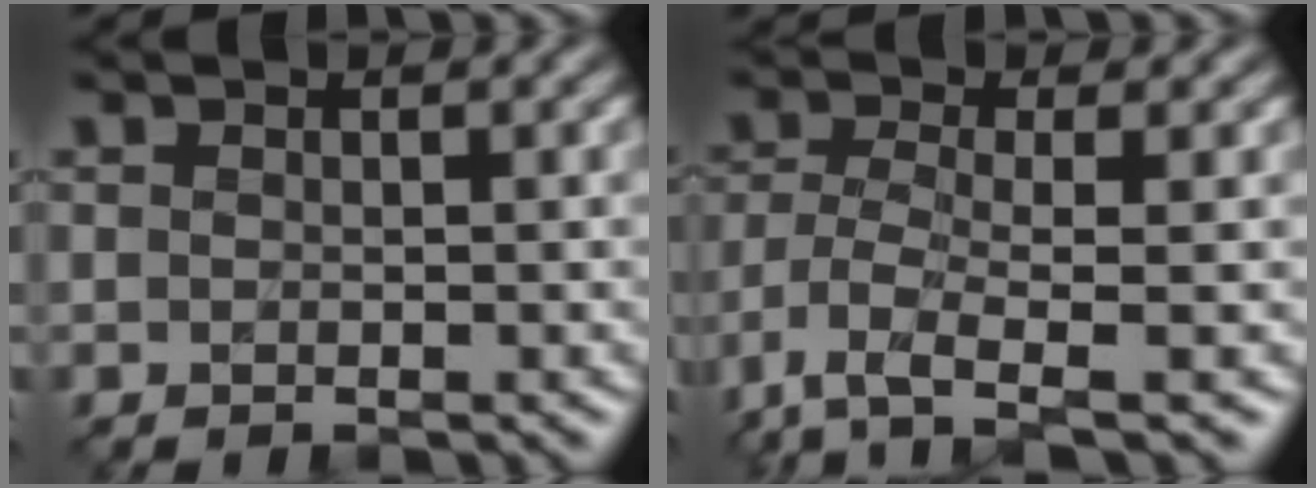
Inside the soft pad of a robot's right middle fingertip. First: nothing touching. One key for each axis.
{"total": 5.3, "fx": -3.1, "fy": 1.4, "fz": 4.1, "tx": -0.086, "ty": -0.010, "tz": -0.066}